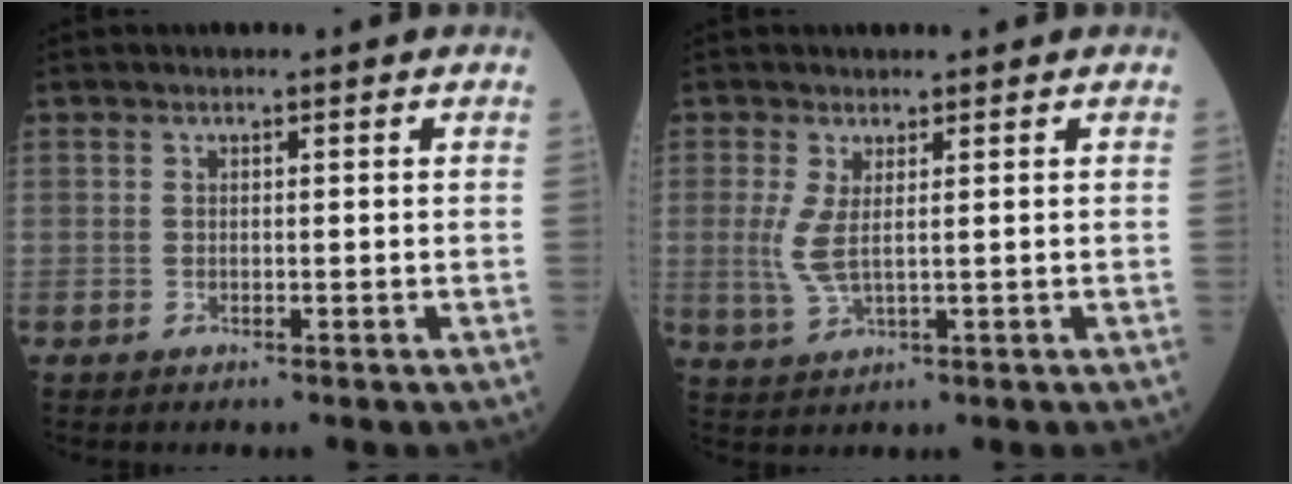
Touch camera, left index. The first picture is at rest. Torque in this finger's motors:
{"motor_torque": [0.92, -0.33, 0.33, 0.08]}